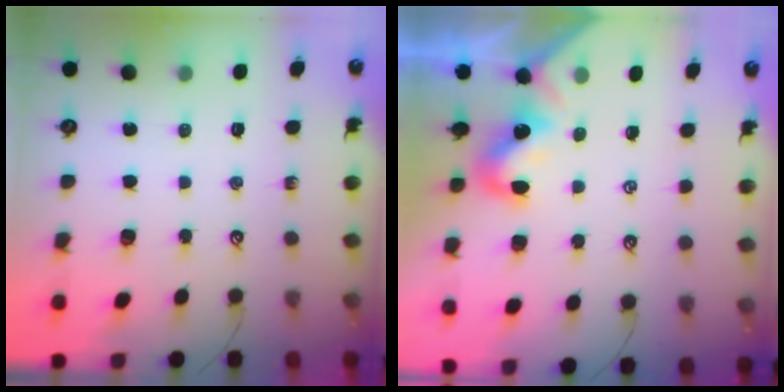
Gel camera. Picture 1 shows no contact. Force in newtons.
{"total": 0.7, "press": 0.5, "slide": 0.4}